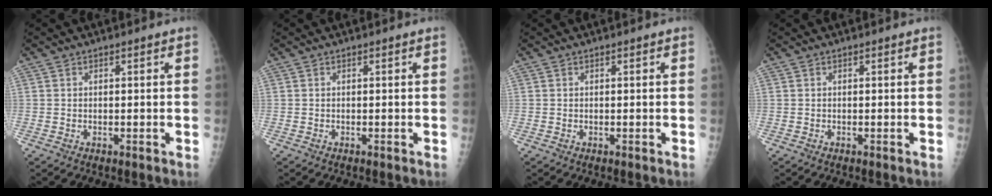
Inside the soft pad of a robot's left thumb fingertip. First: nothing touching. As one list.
[{"total": 0.0}, {"total": 0.0}, {"total": 0.0}]